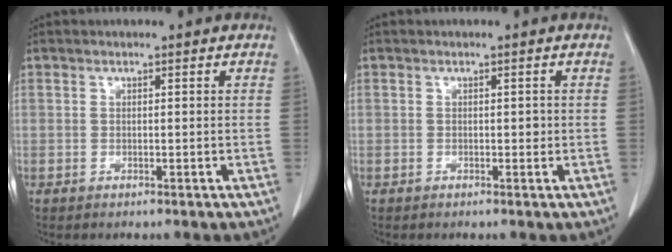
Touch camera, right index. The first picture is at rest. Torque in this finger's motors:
{"motor_torque": [0.17, -0.12, 0.00, 0.02]}